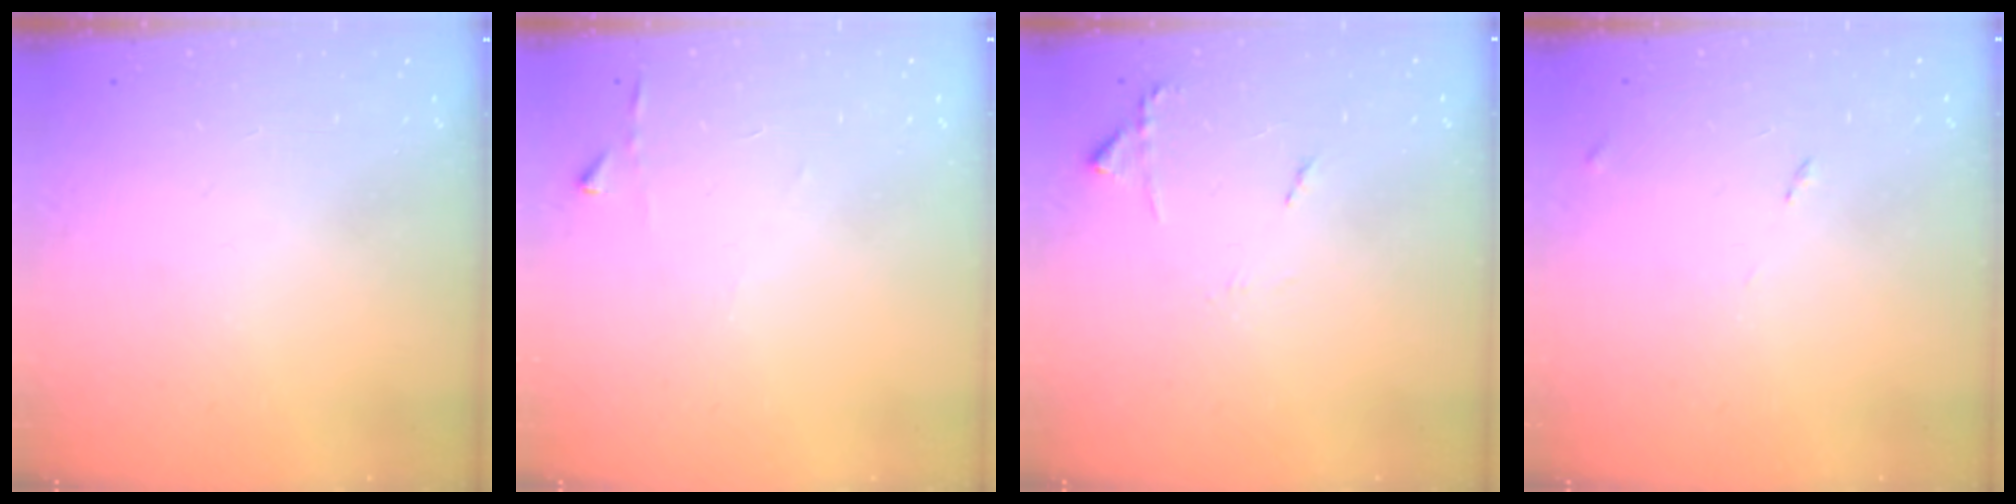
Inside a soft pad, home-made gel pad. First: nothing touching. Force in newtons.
{"total": 2.9, "press": 2.9, "slide": 0.3}
{"total": 7.8, "press": 7.7, "slide": 0.7}
{"total": 7.6, "press": 7.5, "slide": 0.7}